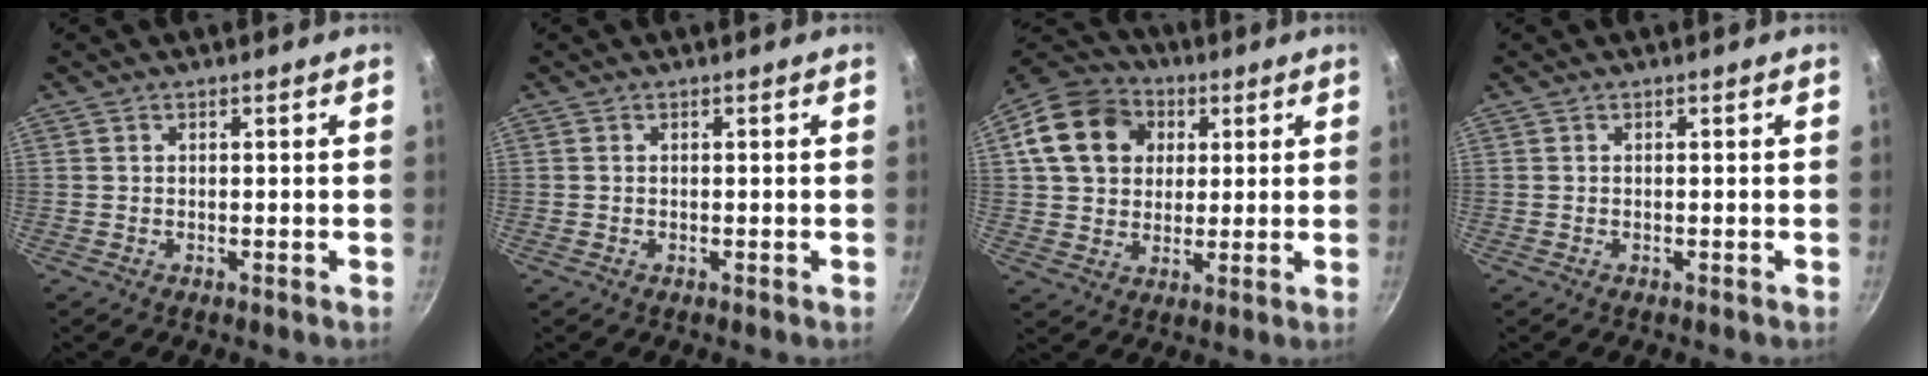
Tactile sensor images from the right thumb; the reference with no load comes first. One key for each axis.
{"total": 0.0}
{"total": 15.8, "fx": 4.2, "fy": 12.7, "fz": 8.3, "tx": -0.130, "ty": 0.017, "tz": 0.061}
{"total": 0.0}